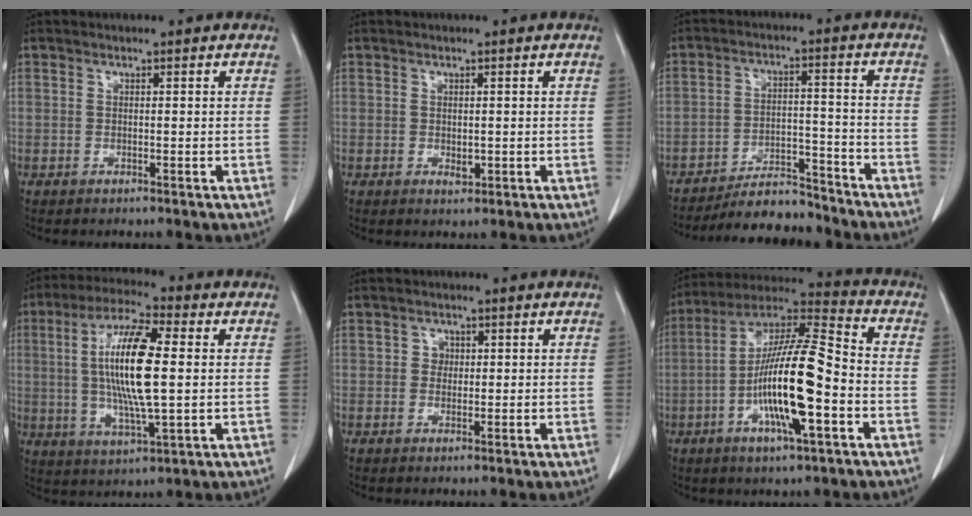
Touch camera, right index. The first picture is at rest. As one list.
[{"total": 1.5, "force": [-0.1, 0.9, 1.1], "torque": [-0.012, -0.001, 0.005]}, {"total": 9.6, "force": [-9.2, 1.7, 2.1], "torque": [-0.030, 0.010, -0.154]}, {"total": 14.2, "force": [1.0, 2.2, 14.0], "torque": [-0.273, 0.000, 0.015]}, {"total": 1.4, "force": [0.3, 1.2, 0.5], "torque": [-0.005, 0.001, 0.002]}, {"total": 17.2, "force": [-4.3, 2.2, 16.5], "torque": [-0.313, 0.001, -0.078]}]